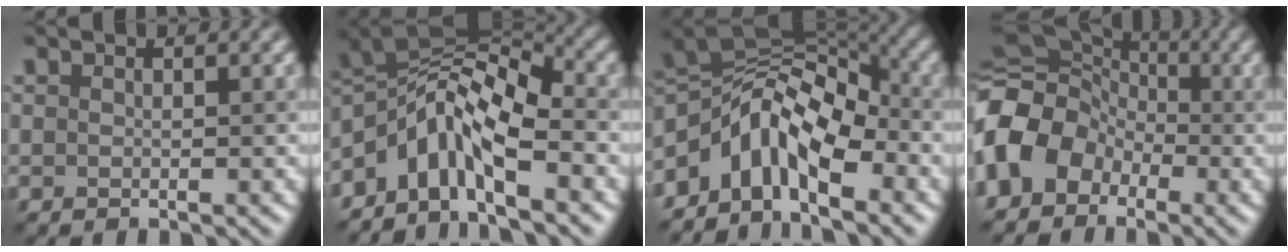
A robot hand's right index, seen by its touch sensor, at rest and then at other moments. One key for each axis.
{"total": 8.7, "fx": -3.1, "fy": 3.5, "fz": 7.3, "tx": -0.119, "ty": 0.023, "tz": -0.076}
{"total": 7.9, "fx": -3.3, "fy": 3.8, "fz": 6.1, "tx": -0.085, "ty": 0.022, "tz": -0.078}
{"total": 8.7, "fx": -2.1, "fy": 7.1, "fz": 4.5, "tx": -0.073, "ty": 0.006, "tz": -0.046}